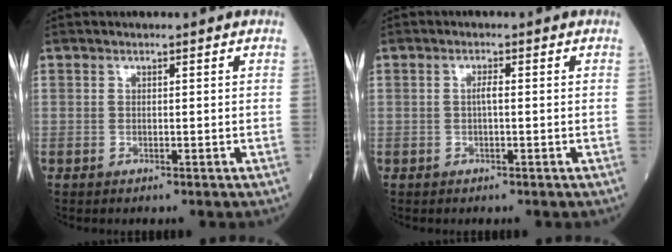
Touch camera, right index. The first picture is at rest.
{"total": 1.3, "force": [-0.1, 0.1, 1.3], "torque": [-0.026, 0.002, -0.002]}